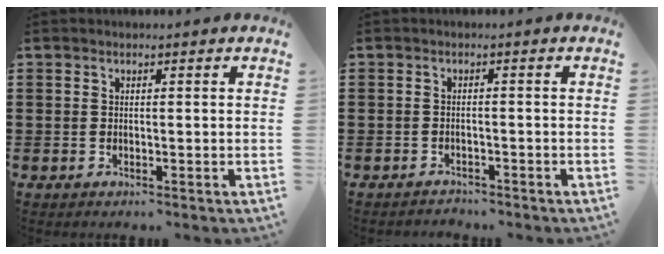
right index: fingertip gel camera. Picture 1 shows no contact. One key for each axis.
{"total": 1.2, "fx": -1.1, "fy": 0.2, "fz": -0.2, "tx": -0.001, "ty": 0.004, "tz": -0.025}